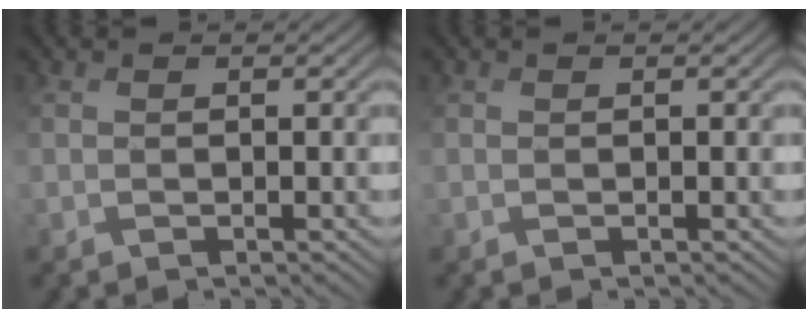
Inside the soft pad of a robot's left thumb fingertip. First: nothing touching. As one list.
[{"total": 0.0}]